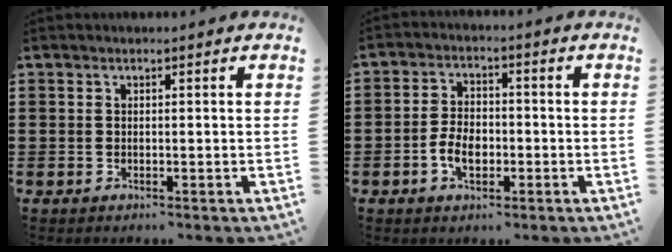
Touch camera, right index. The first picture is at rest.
{"total": 4.8, "force": [-1.6, 3.0, 3.5], "torque": [-0.077, 0.002, -0.033]}